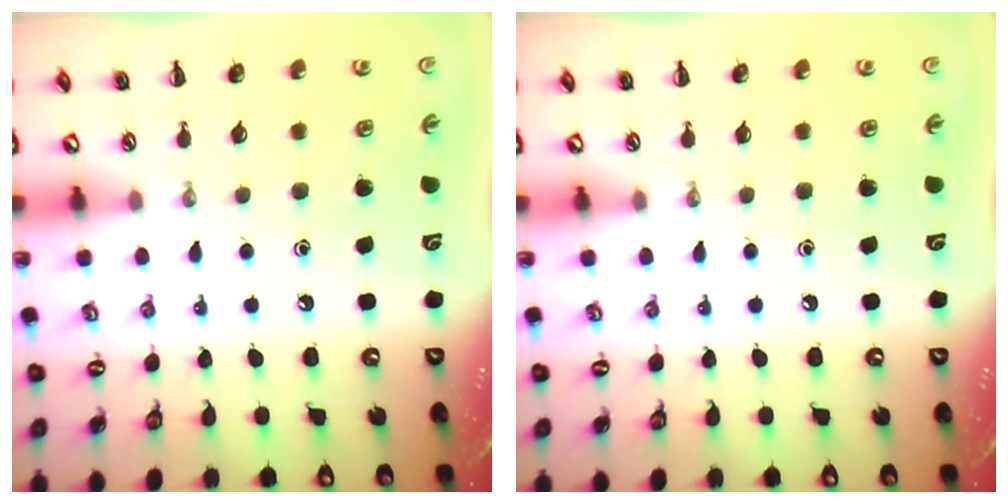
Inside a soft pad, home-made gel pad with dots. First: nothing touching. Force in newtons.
{"total": 0.0}